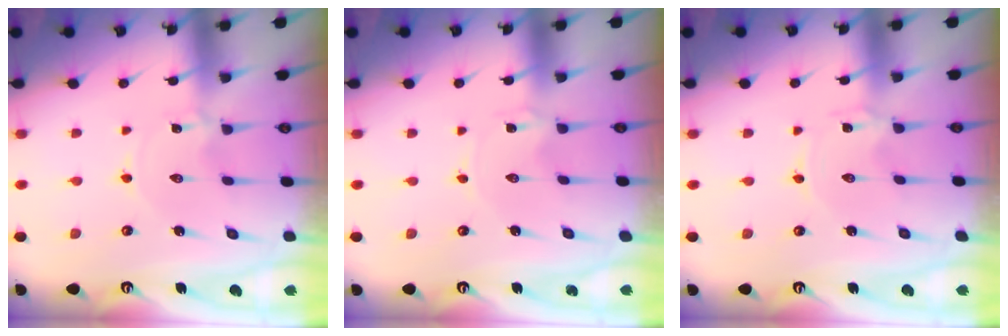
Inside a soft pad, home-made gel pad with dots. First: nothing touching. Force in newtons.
{"total": 0.0}
{"total": 0.0}